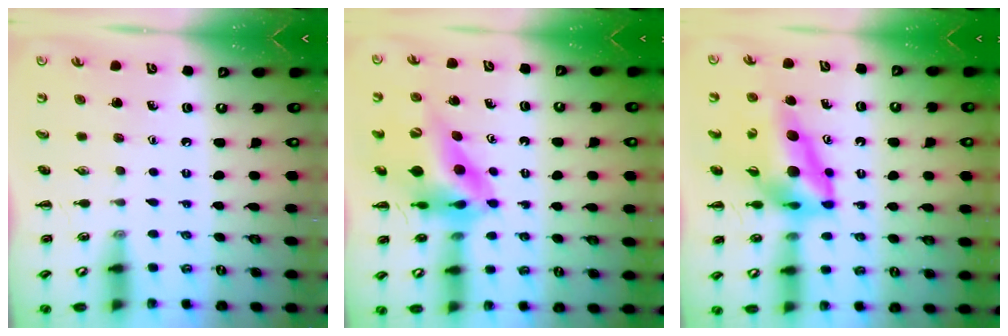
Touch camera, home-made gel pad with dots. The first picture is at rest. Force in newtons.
{"total": 12.7, "press": 12.1, "slide": 3.8}
{"total": 13.2, "press": 12.6, "slide": 4.2}